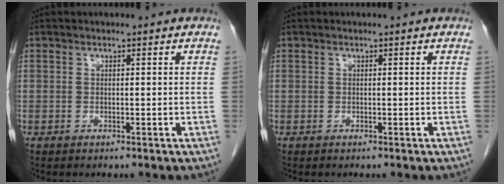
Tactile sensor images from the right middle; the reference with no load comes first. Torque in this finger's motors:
{"motor_torque": [-0.05, -0.13, -0.03, 0.00]}